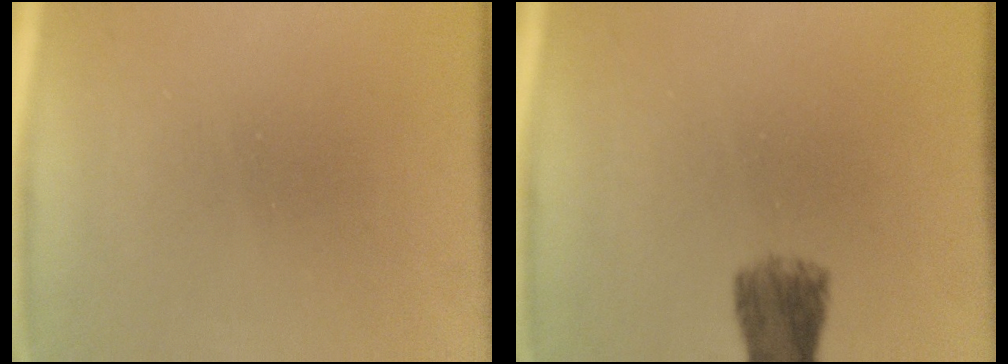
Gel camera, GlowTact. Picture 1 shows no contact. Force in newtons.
{"total": 4.6}